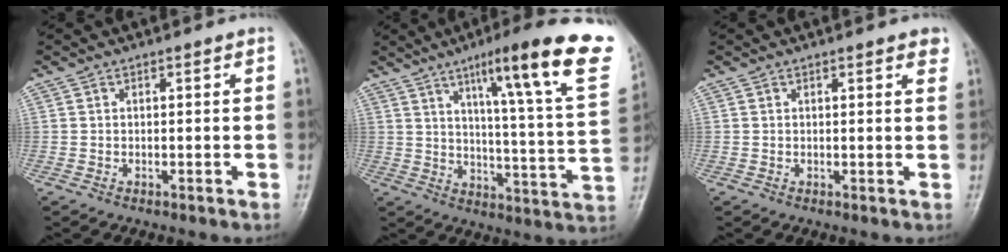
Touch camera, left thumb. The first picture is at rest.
{"total": 23.6, "force": [13.4, 2.8, 19.2], "torque": [-0.248, -0.048, 0.182]}
{"total": 2.5, "force": [1.7, 0.8, 1.7], "torque": [-0.010, -0.002, 0.016]}